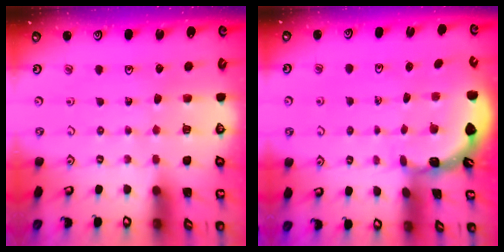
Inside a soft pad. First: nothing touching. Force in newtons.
{"total": 1.8, "press": 1.8, "slide": 0.1}